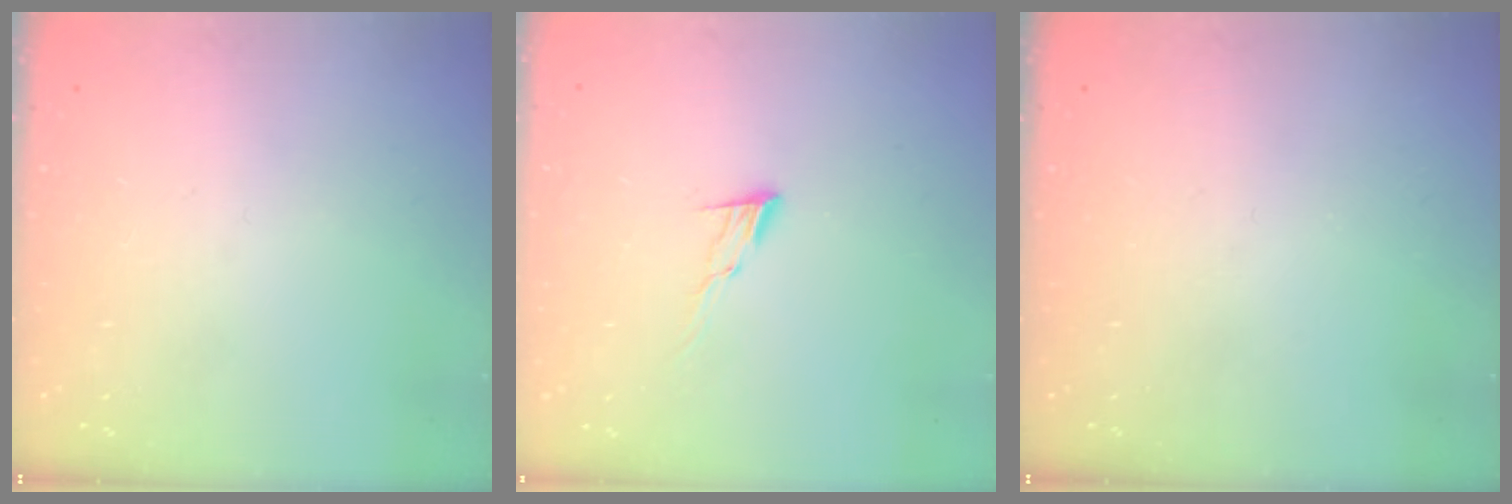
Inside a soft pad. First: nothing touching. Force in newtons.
{"total": 6.1, "press": 6.1, "slide": 0.6}
{"total": 0.0}